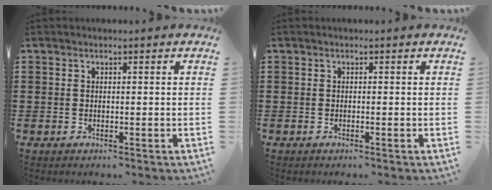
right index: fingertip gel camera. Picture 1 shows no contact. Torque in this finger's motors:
{"motor_torque": [0.06, -0.05, -0.06, -0.03]}